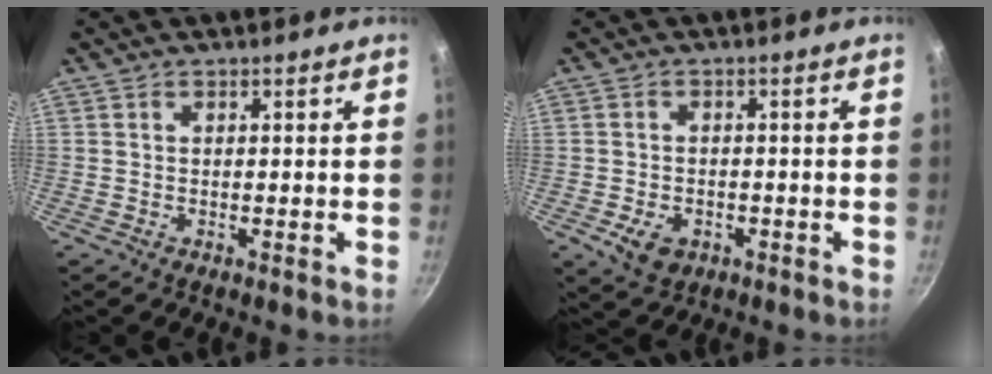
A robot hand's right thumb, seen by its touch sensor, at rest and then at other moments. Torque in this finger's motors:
{"motor_torque": [0.87, 0.76, -0.21, -0.04, 0.00]}